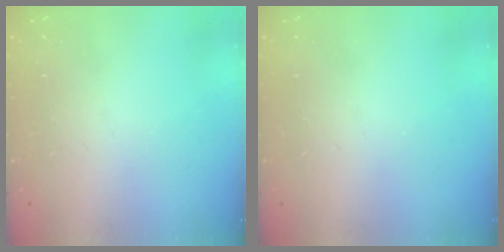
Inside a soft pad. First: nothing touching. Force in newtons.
{"total": 0.0}